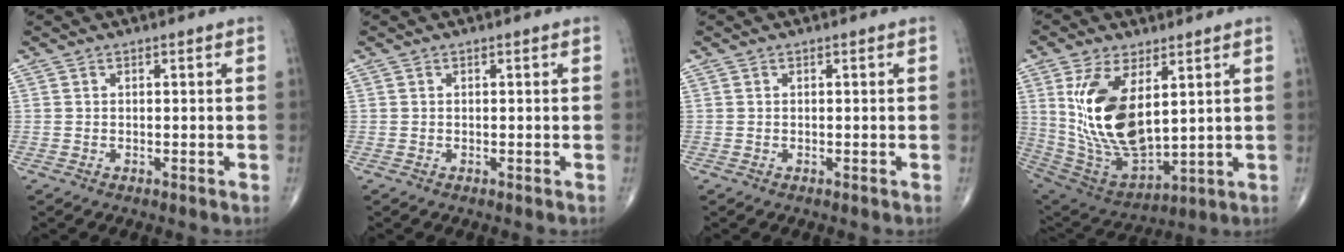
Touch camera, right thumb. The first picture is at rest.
{"total": 0.0}
{"total": 0.0}
{"total": 18.1, "force": [4.5, 9.0, 15.0], "torque": [-0.281, -0.026, 0.109]}